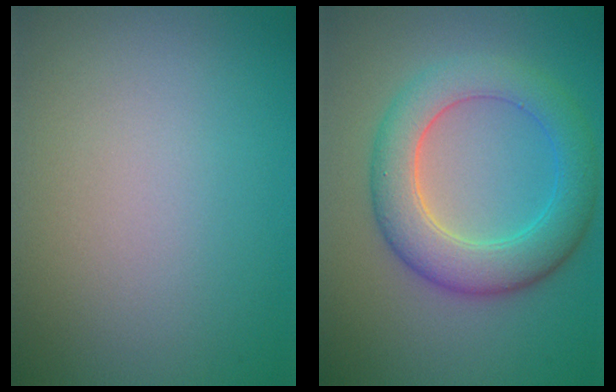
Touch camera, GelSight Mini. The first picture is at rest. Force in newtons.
{"total": 6.2, "press": 6.2, "slide": 0.1}